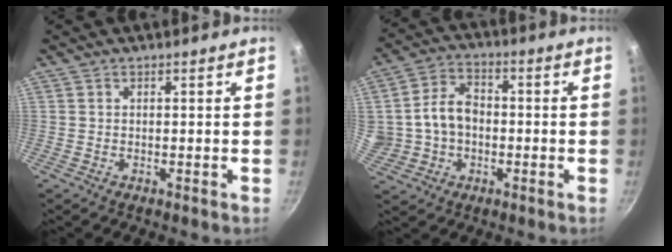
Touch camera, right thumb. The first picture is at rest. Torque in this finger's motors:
{"motor_torque": [-0.37, 0.53, 0.53, 0.50, 0.07]}